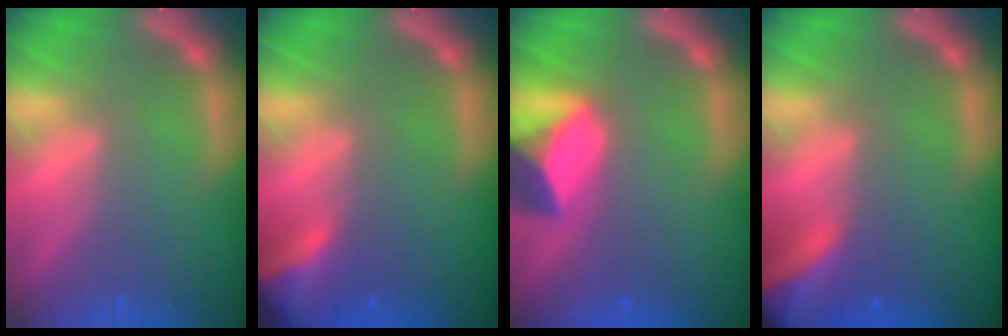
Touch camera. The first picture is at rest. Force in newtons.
{"total": 5.4}
{"total": 6.4}
{"total": 9.0}